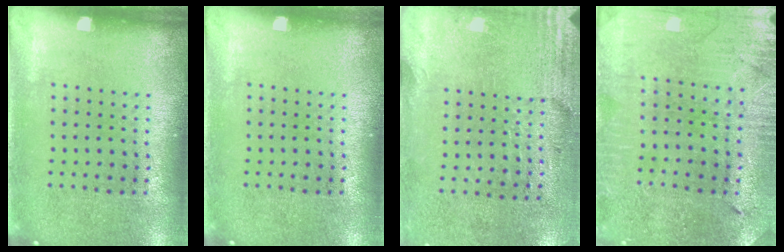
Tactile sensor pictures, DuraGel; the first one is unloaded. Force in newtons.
{"total": 0.0}
{"total": 2.8, "press": 2.4, "slide": 1.4}
{"total": 0.7, "press": 0.6, "slide": 0.3}